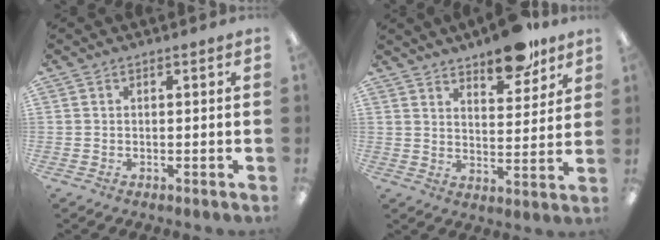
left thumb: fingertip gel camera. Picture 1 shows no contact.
{"total": 10.8, "force": [8.7, 3.8, 5.1], "torque": [-0.058, -0.054, 0.150]}